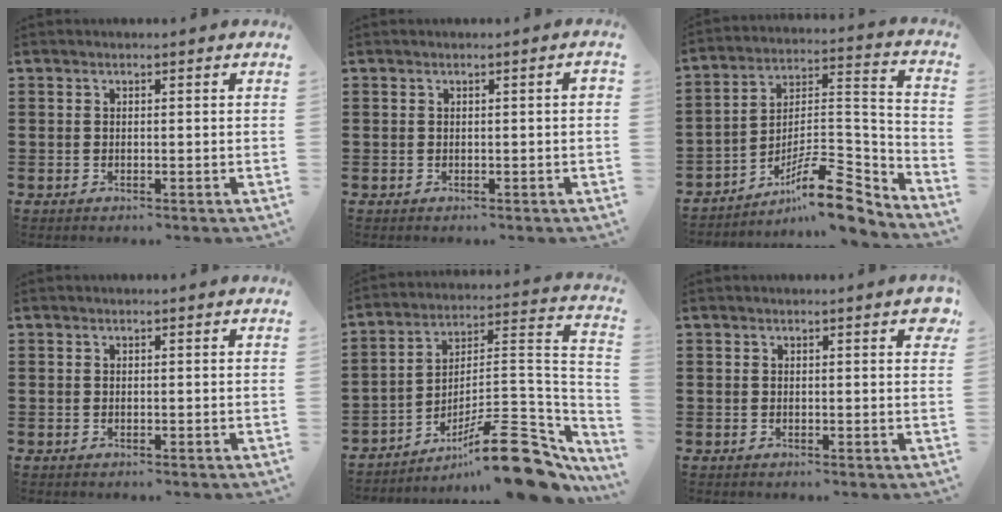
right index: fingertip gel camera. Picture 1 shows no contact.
{"total": 0.7, "force": [-0.1, 0.0, 0.6], "torque": [-0.010, -0.003, -0.002]}
{"total": 12.2, "force": [-8.8, 3.5, 7.7], "torque": [-0.124, 0.028, -0.166]}
{"total": 0.0}
{"total": 16.6, "force": [-11.0, 4.8, 11.5], "torque": [-0.151, 0.050, -0.181]}
{"total": 1.2, "force": [0.6, 0.2, 1.1], "torque": [-0.014, 0.000, 0.008]}